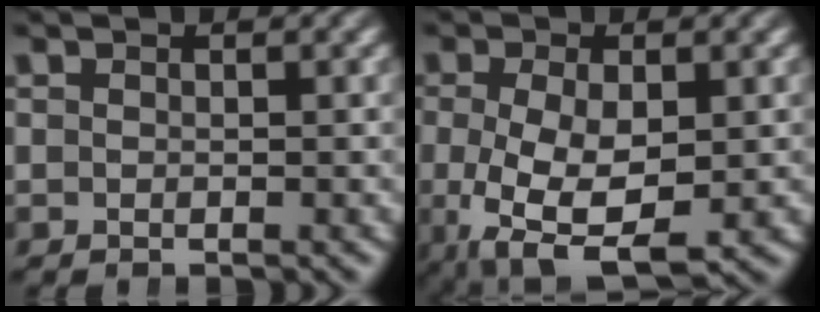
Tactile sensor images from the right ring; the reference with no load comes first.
{"total": 9.6, "force": [-3.5, 5.9, 6.7], "torque": [-0.157, -0.062, -0.028]}